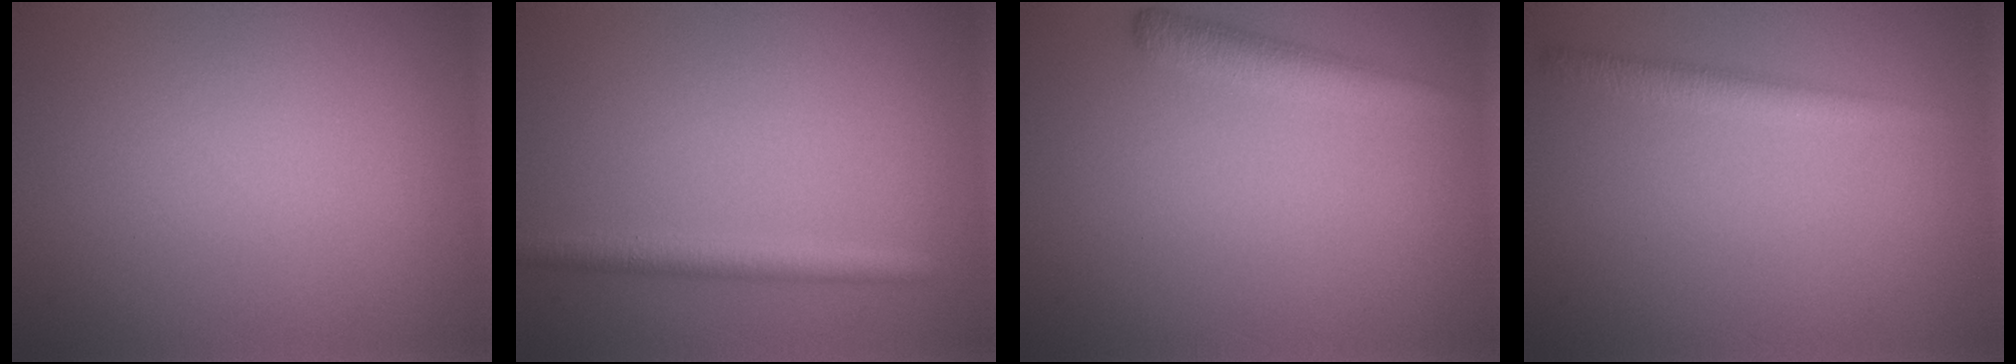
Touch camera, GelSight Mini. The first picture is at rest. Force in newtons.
{"total": 2.2, "press": 2.2, "slide": 0.2}
{"total": 2.4, "press": 2.4, "slide": 0.1}
{"total": 2.0, "press": 2.0, "slide": 0.1}